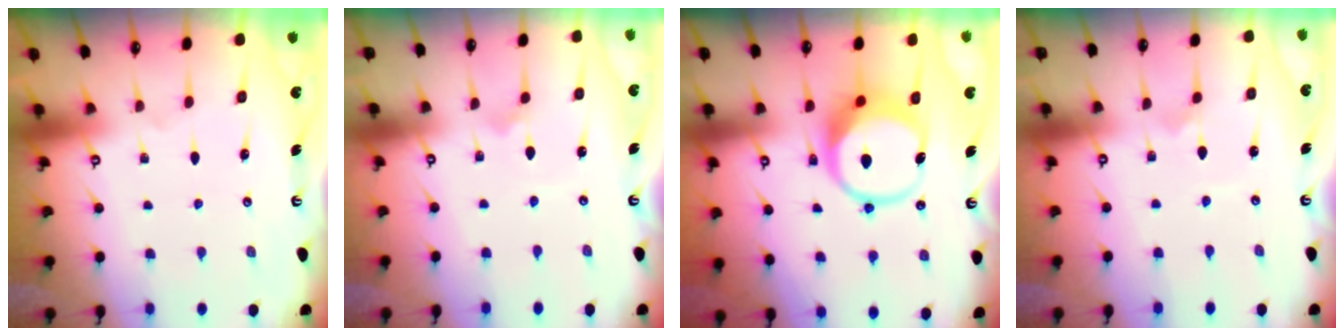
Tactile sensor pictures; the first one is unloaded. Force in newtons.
{"total": 1.9, "press": 1.9, "slide": 0.2}
{"total": 11.4, "press": 11.2, "slide": 1.8}
{"total": 1.3, "press": 1.3, "slide": 0.3}